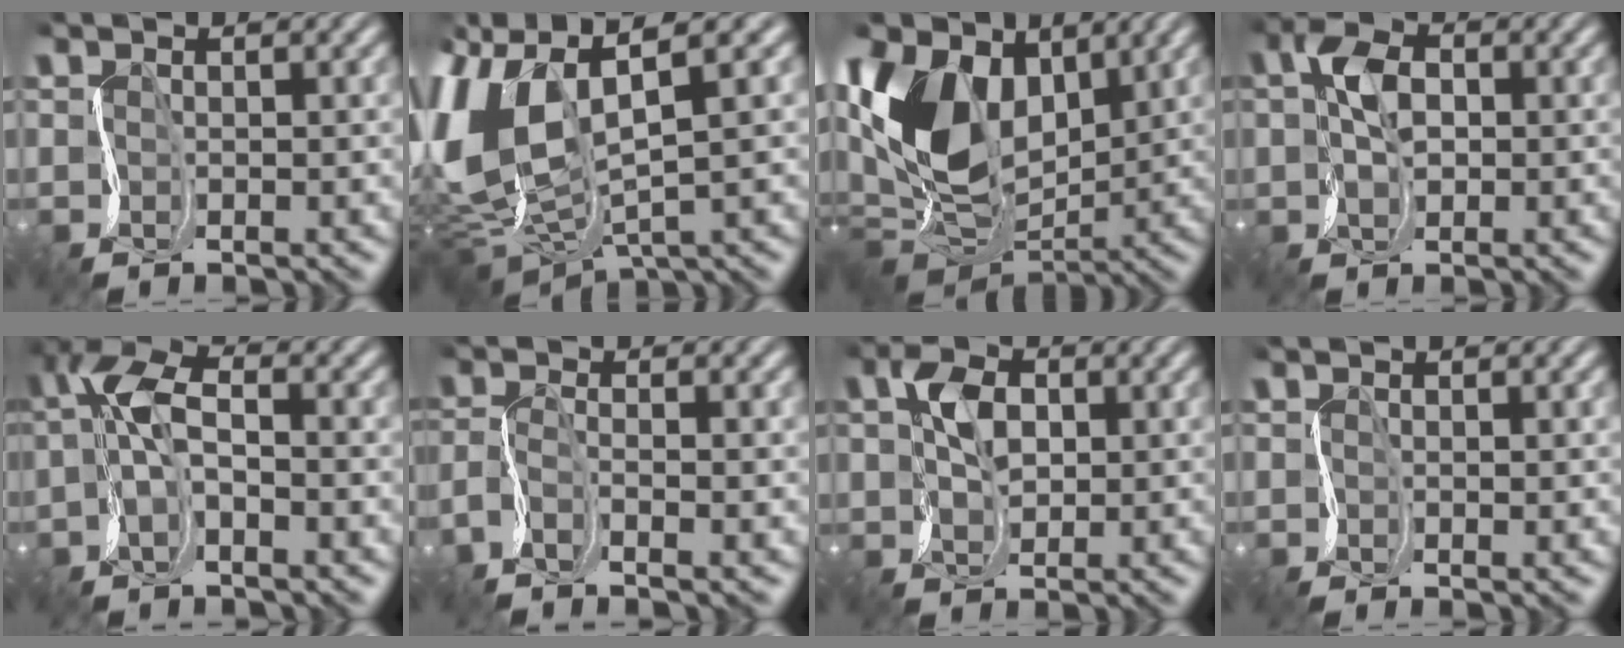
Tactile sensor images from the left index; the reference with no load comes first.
{"total": 10.2, "force": [0.8, 5.6, 8.5], "torque": [-0.193, -0.012, 0.017]}
{"total": 11.8, "force": [2.3, 8.1, 8.2], "torque": [-0.193, 0.005, 0.026]}
{"total": 3.7, "force": [0.6, 2.4, 2.8], "torque": [-0.057, 0.012, 0.000]}
{"total": 4.8, "force": [-0.7, 2.3, 4.1], "torque": [-0.092, 0.018, -0.023]}
{"total": 3.9, "force": [-2.6, 0.9, 2.8], "torque": [-0.065, -0.004, -0.065]}
{"total": 3.2, "force": [1.0, 2.1, 2.2], "torque": [-0.050, 0.010, 0.012]}
{"total": 0.9, "force": [-0.1, 0.2, 0.9], "torque": [-0.005, 0.001, -0.004]}